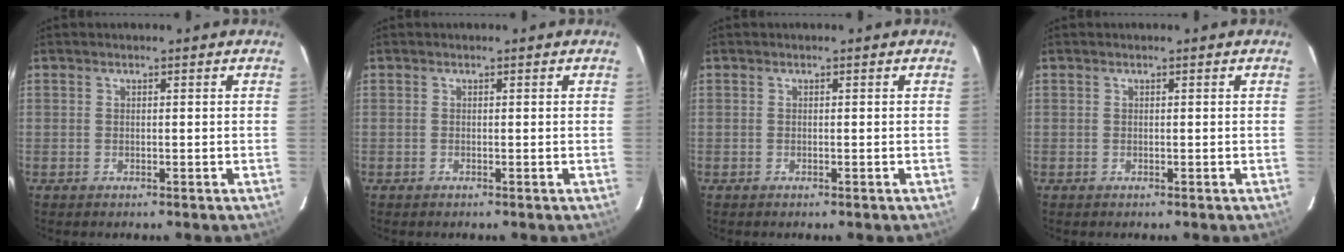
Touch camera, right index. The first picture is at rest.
{"total": 0.0}
{"total": 0.0}
{"total": 0.0}